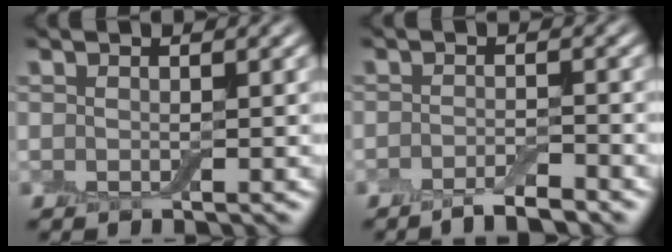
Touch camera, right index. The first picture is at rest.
{"total": 2.6, "force": [-2.1, 0.5, 1.5], "torque": [-0.025, 0.002, -0.038]}